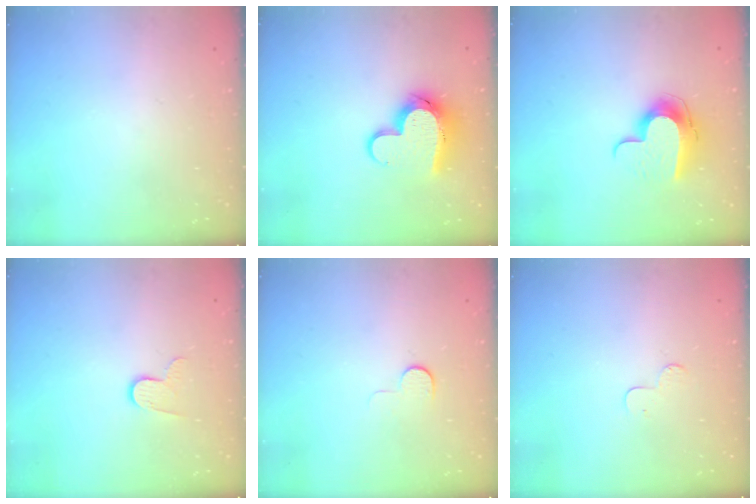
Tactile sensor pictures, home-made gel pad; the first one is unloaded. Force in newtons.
{"total": 12.5, "press": 12.5, "slide": 1.0}
{"total": 10.7, "press": 10.7, "slide": 0.8}
{"total": 6.3, "press": 6.3, "slide": 0.2}
{"total": 5.7, "press": 5.7, "slide": 0.6}
{"total": 3.7, "press": 3.7, "slide": 0.2}